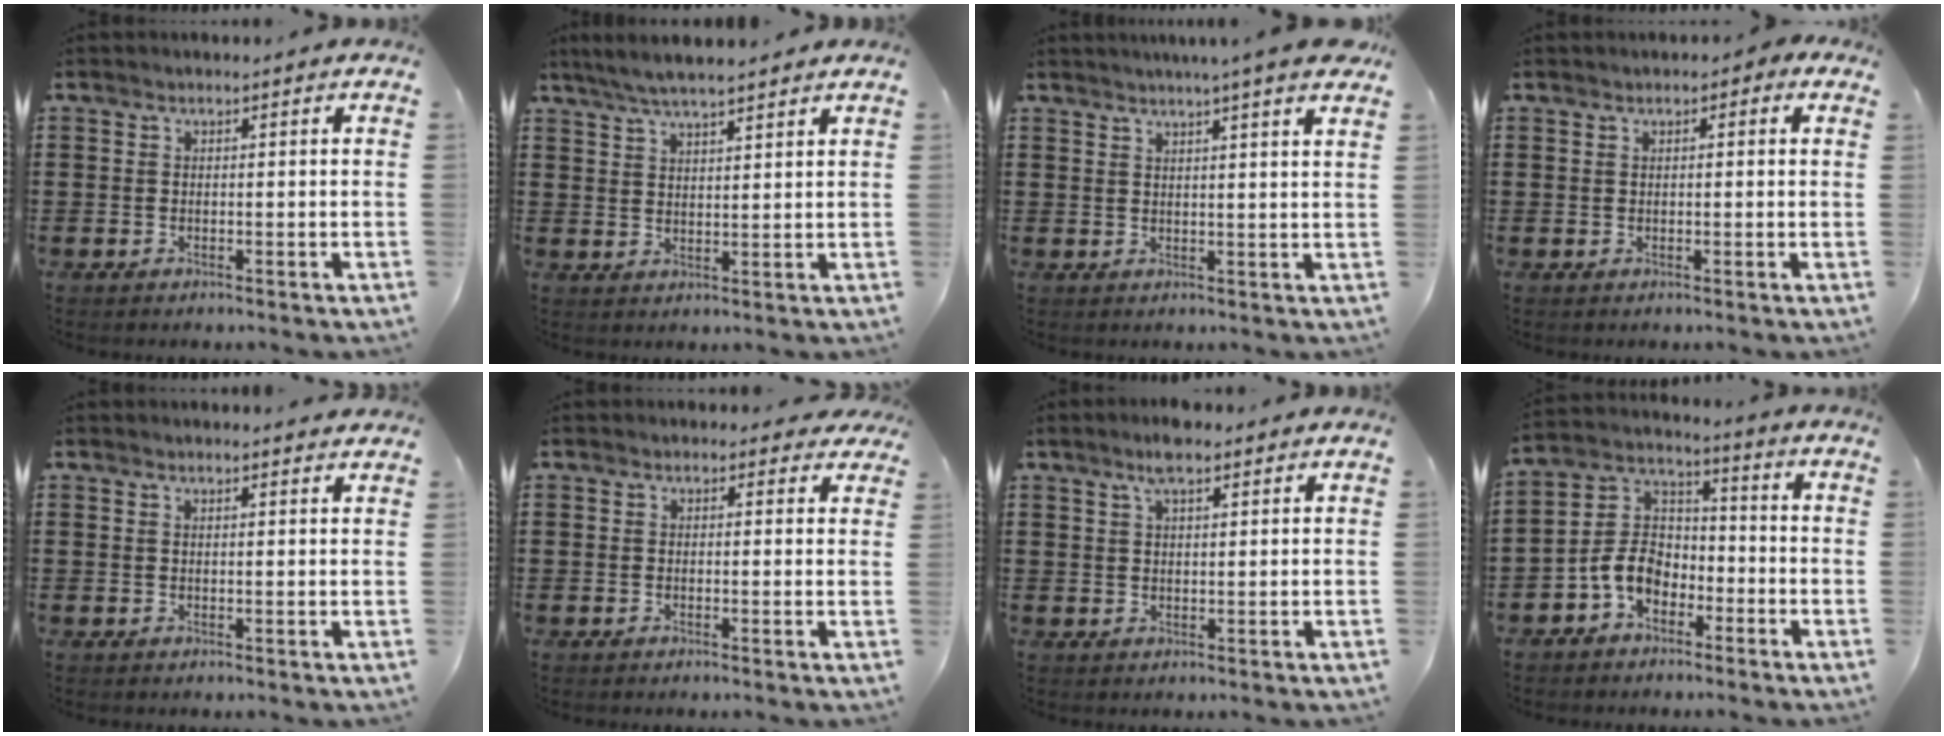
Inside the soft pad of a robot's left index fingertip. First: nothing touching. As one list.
[{"total": 4.6, "force": [4.1, 0.5, 2.1], "torque": [-0.051, -0.006, 0.074]}, {"total": 4.1, "force": [3.5, -0.8, 1.9], "torque": [-0.040, -0.013, 0.060]}, {"total": 1.0, "force": [0.4, 0.6, 0.7], "torque": [-0.016, 0.008, 0.005]}, {"total": 1.4, "force": [1.4, 0.1, 0.3], "torque": [-0.010, 0.001, 0.027]}, {"total": 1.3, "force": [0.8, 0.9, 0.5], "torque": [-0.006, 0.005, 0.012]}, {"total": 4.0, "force": [2.8, 1.0, 2.7], "torque": [-0.059, 0.004, 0.049]}, {"total": 7.1, "force": [-3.7, 4.7, 3.7], "torque": [-0.107, 0.005, -0.082]}]